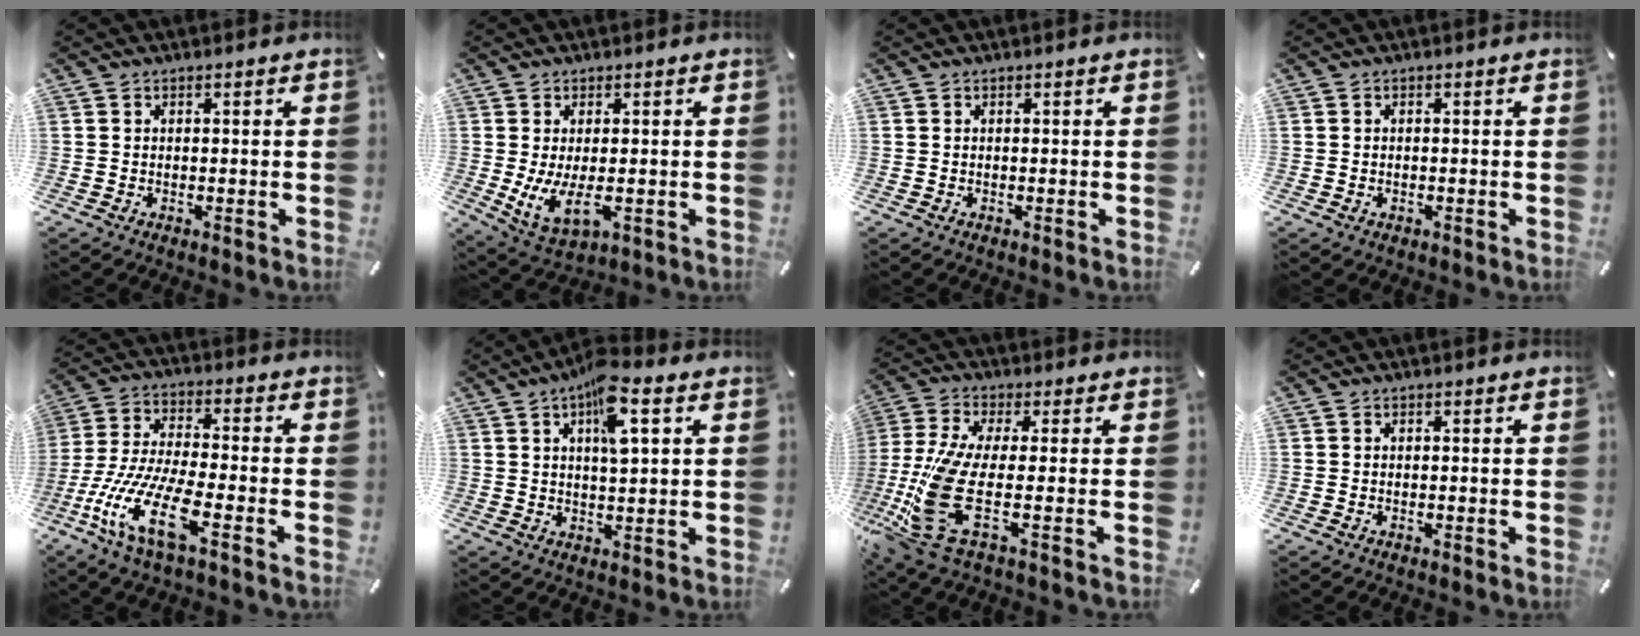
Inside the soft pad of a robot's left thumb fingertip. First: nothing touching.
{"total": 8.8, "force": [-0.3, 4.0, 7.8], "torque": [-0.161, -0.021, -0.001]}
{"total": 0.0}
{"total": 0.5, "force": [-0.1, 0.4, 0.3], "torque": [-0.005, 0.001, -0.003]}
{"total": 16.5, "force": [-7.2, 4.8, 14.0], "torque": [-0.298, 0.004, -0.126]}
{"total": 9.2, "force": [4.2, 2.7, 7.8], "torque": [-0.126, -0.008, 0.065]}
{"total": 17.2, "force": [-2.0, 6.4, 15.9], "torque": [-0.377, -0.030, -0.033]}
{"total": 0.0}